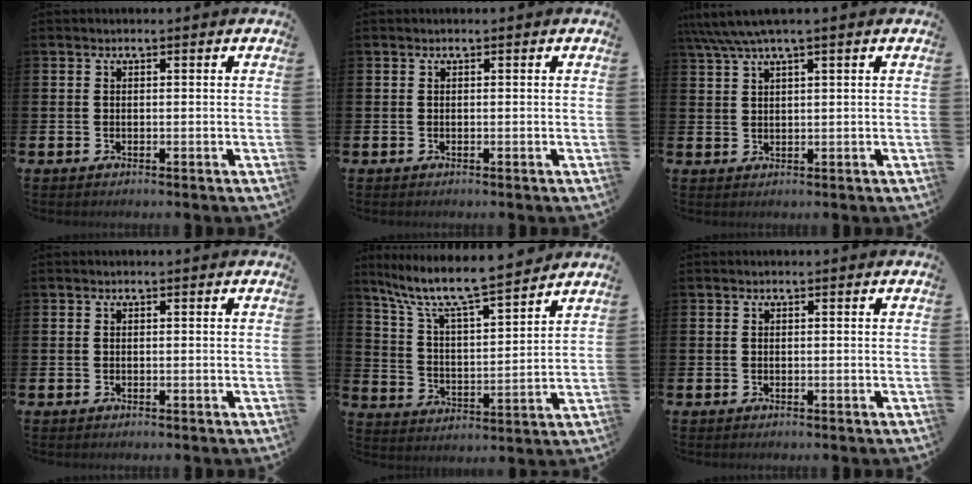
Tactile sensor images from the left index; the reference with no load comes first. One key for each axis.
{"total": 0.0}
{"total": 3.7, "fx": 2.8, "fy": 0.2, "fz": 2.5, "tx": -0.060, "ty": 0.003, "tz": 0.052}
{"total": 0.0}
{"total": 9.2, "fx": 8.4, "fy": 0.8, "fz": 3.7, "tx": -0.108, "ty": -0.058, "tz": 0.142}
{"total": 0.0}